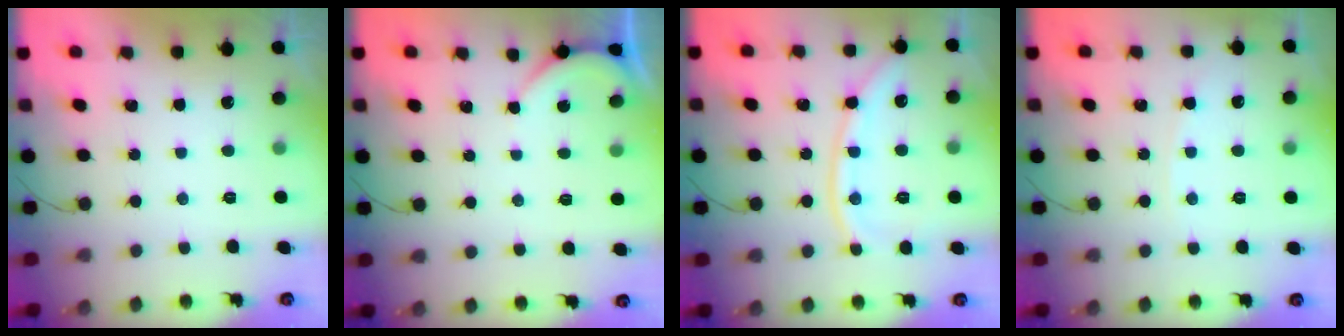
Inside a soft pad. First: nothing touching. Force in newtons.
{"total": 2.9, "press": 2.9, "slide": 0.4}
{"total": 11.8, "press": 11.7, "slide": 1.5}
{"total": 3.2, "press": 3.1, "slide": 0.5}